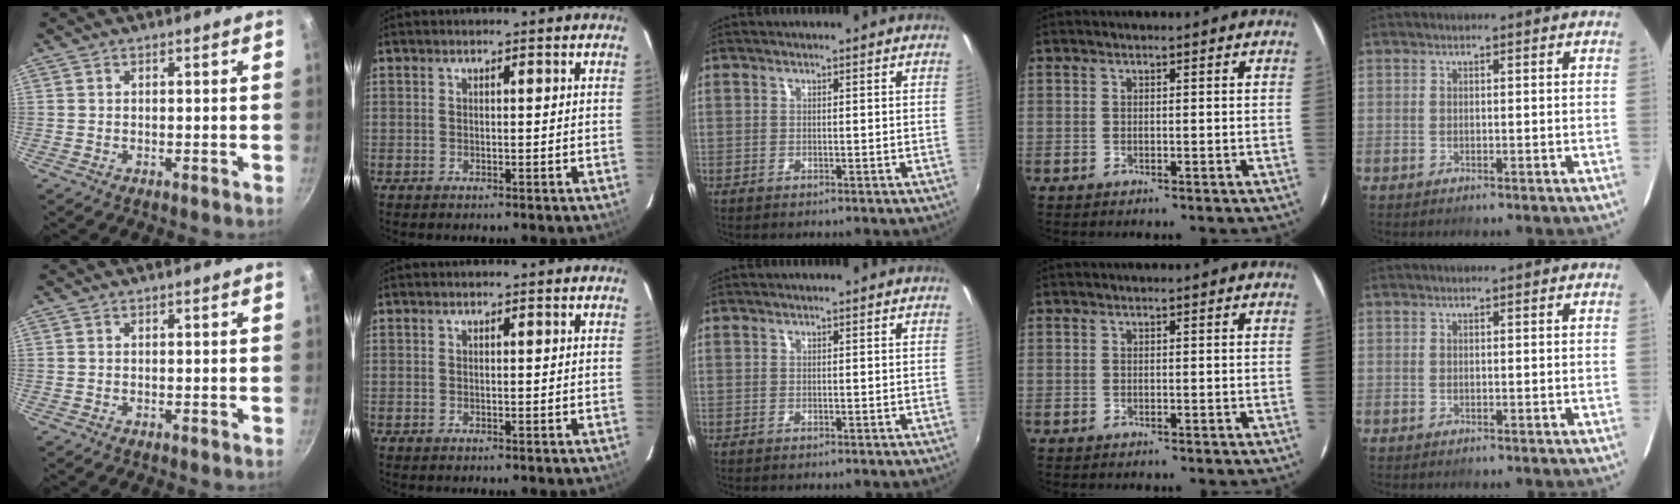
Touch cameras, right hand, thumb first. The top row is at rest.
{}